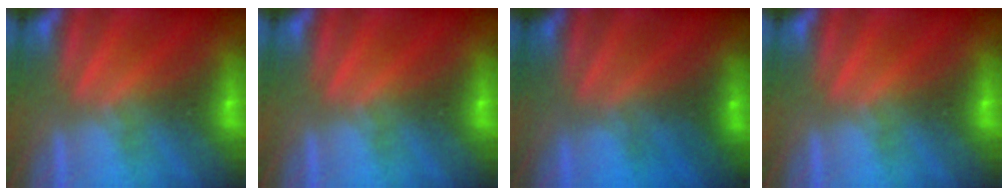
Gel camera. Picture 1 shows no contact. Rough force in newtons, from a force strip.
{"total": 0.0}
{"total": 2.2}
{"total": 0.0}